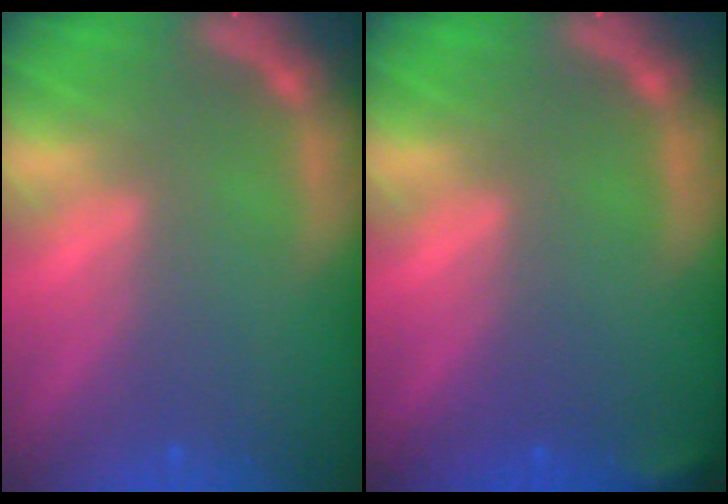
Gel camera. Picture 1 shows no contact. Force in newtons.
{"total": 1.4}